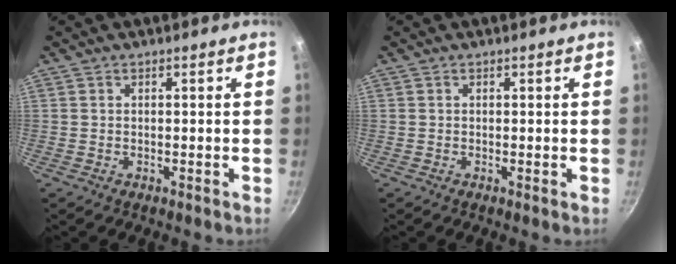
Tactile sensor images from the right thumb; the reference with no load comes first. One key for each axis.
{"total": 0.0}